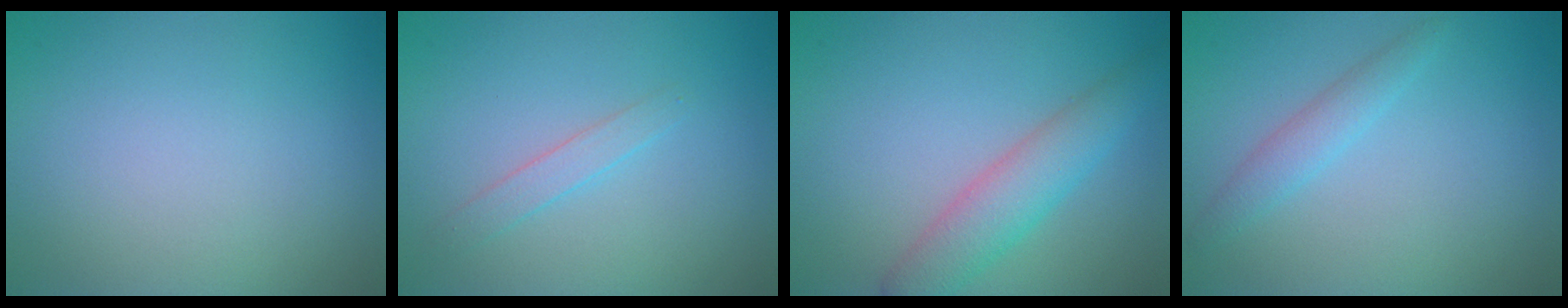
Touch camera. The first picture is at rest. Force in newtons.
{"total": 1.4, "press": 1.4, "slide": 0.1}
{"total": 4.1, "press": 4.1, "slide": 0.1}
{"total": 1.9, "press": 1.9, "slide": 0.1}